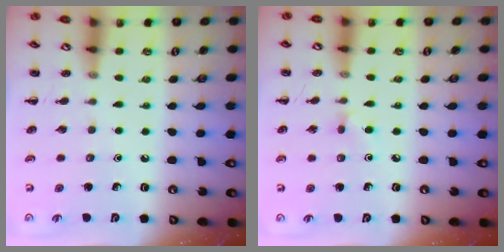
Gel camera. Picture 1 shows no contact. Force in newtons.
{"total": 4.4, "press": 4.0, "slide": 1.8}